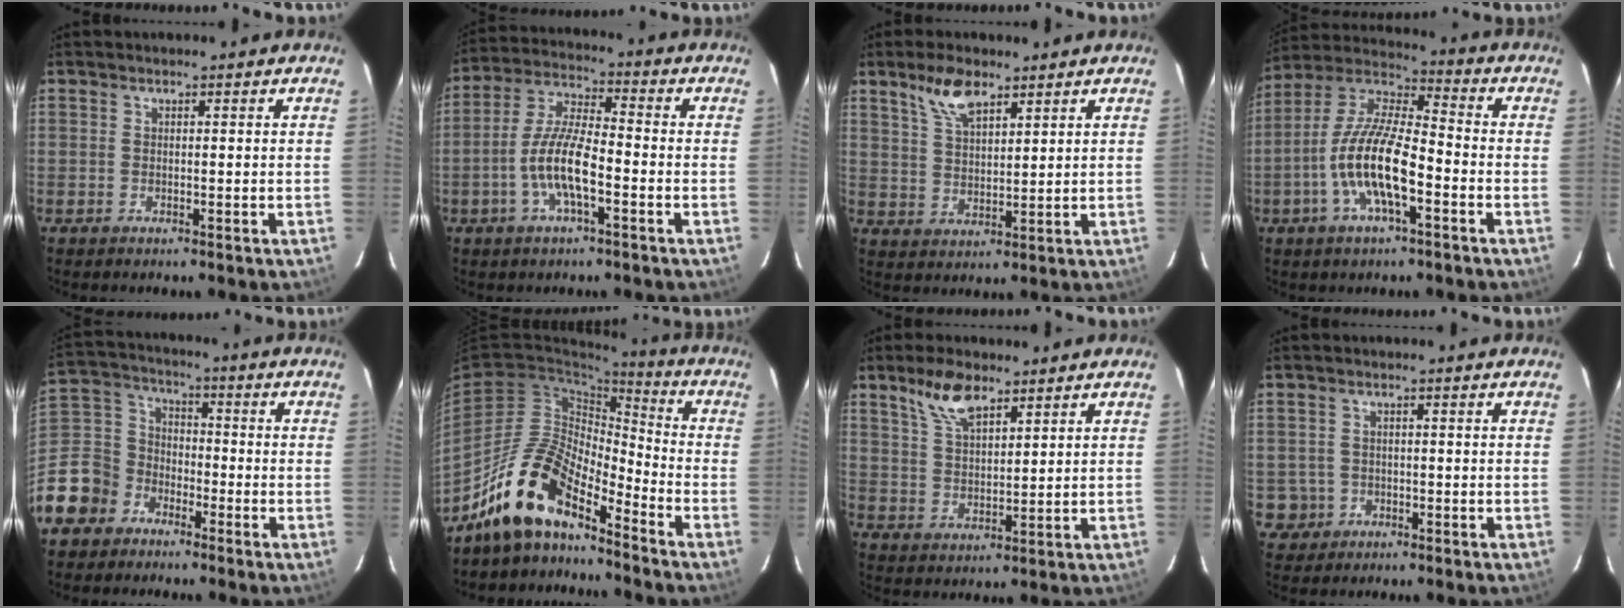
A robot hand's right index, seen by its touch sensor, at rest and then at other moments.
{"total": 10.3, "force": [-3.6, 2.6, 9.3], "torque": [-0.195, 0.003, -0.071]}
{"total": 7.1, "force": [4.8, 2.8, 4.4], "torque": [-0.081, 0.008, 0.095]}
{"total": 14.7, "force": [-5.1, 4.3, 13.1], "torque": [-0.265, -0.002, -0.102]}
{"total": 12.3, "force": [-7.3, 9.7, 2.3], "torque": [-0.083, 0.048, -0.143]}
{"total": 14.1, "force": [-11.5, 4.4, 6.8], "torque": [-0.130, 0.010, -0.227]}
{"total": 7.7, "force": [5.3, 3.1, 4.8], "torque": [-0.089, 0.010, 0.105]}
{"total": 3.9, "force": [-0.9, 3.8, 0.2], "torque": [-0.008, 0.016, -0.008]}